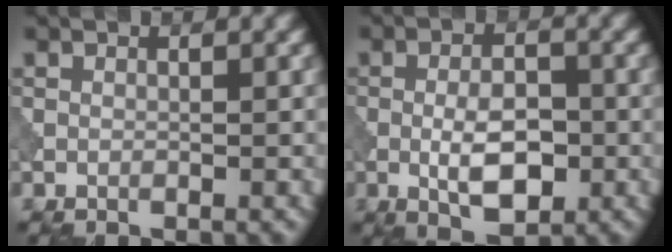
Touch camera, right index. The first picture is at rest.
{"total": 4.9, "force": [-1.1, 2.2, 4.2], "torque": [-0.073, 0.002, -0.023]}